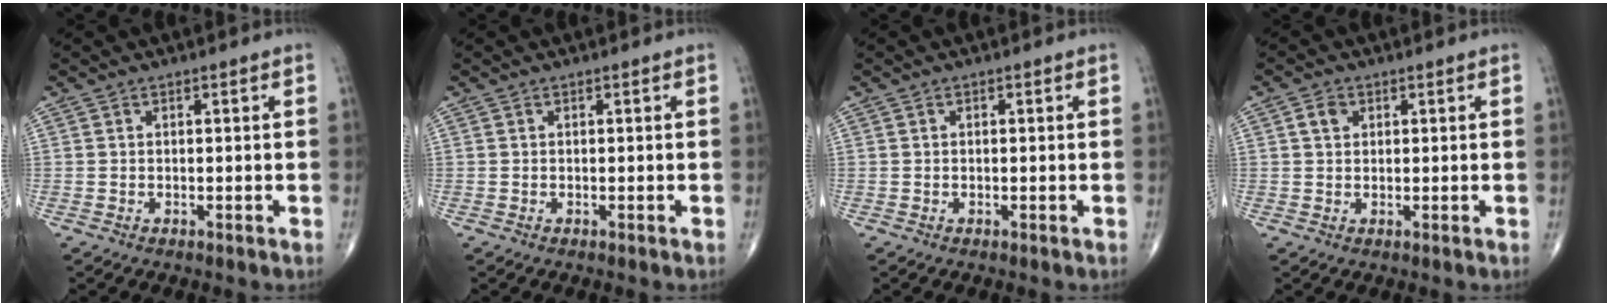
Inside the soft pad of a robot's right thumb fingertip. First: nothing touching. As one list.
[{"total": 0.0}, {"total": 0.0}, {"total": 2.5, "force": [0.9, 1.9, 1.3], "torque": [-0.018, 0.002, 0.014]}]